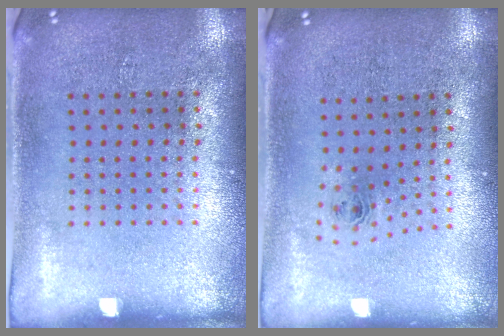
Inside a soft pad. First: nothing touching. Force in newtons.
{"total": 0.8, "press": 0.3, "slide": 0.7}